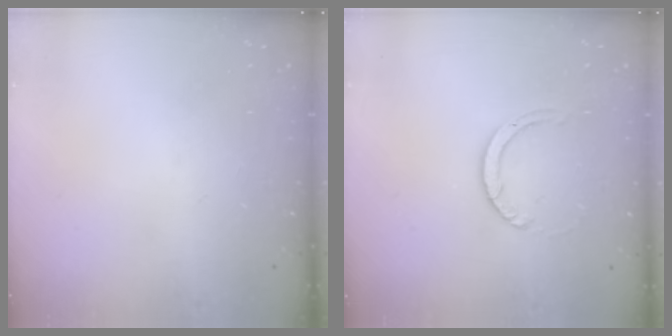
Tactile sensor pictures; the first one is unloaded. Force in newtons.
{"total": 3.5, "press": 3.5, "slide": 0.2}